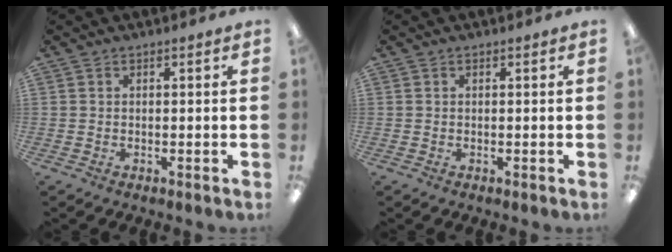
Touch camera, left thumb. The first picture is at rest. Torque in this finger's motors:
{"motor_torque": [0.00, 0.00, 0.03, -0.03, 0.00]}